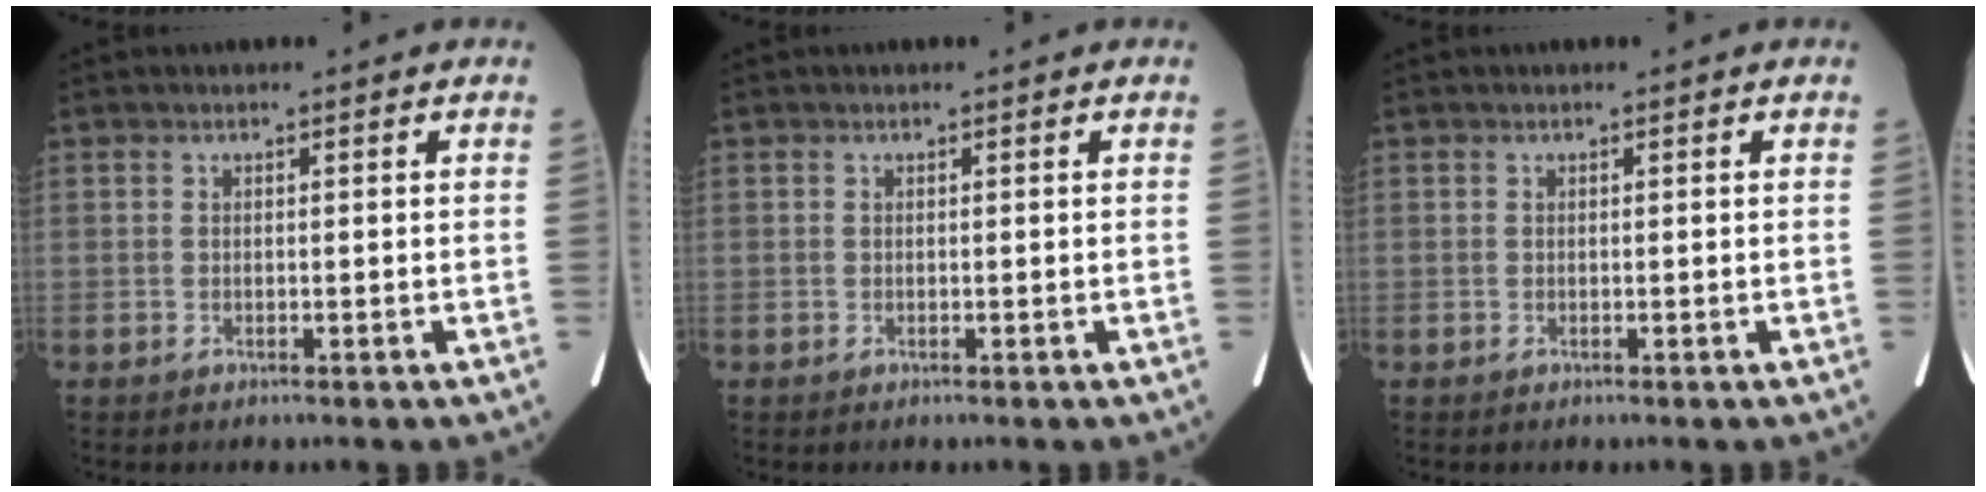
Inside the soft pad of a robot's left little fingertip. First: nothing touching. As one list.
[{"total": 0.0}, {"total": 0.0}]